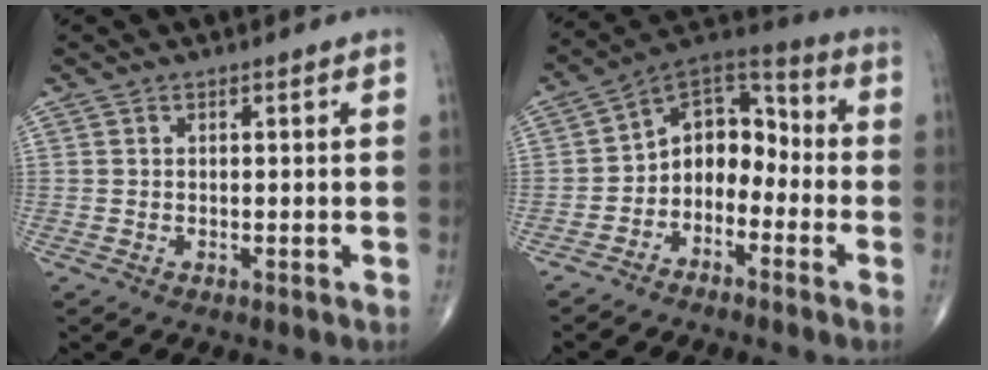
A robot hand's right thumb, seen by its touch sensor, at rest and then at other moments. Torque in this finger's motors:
{"motor_torque": [0.06, 0.21, 0.34, -0.18, 0.05]}